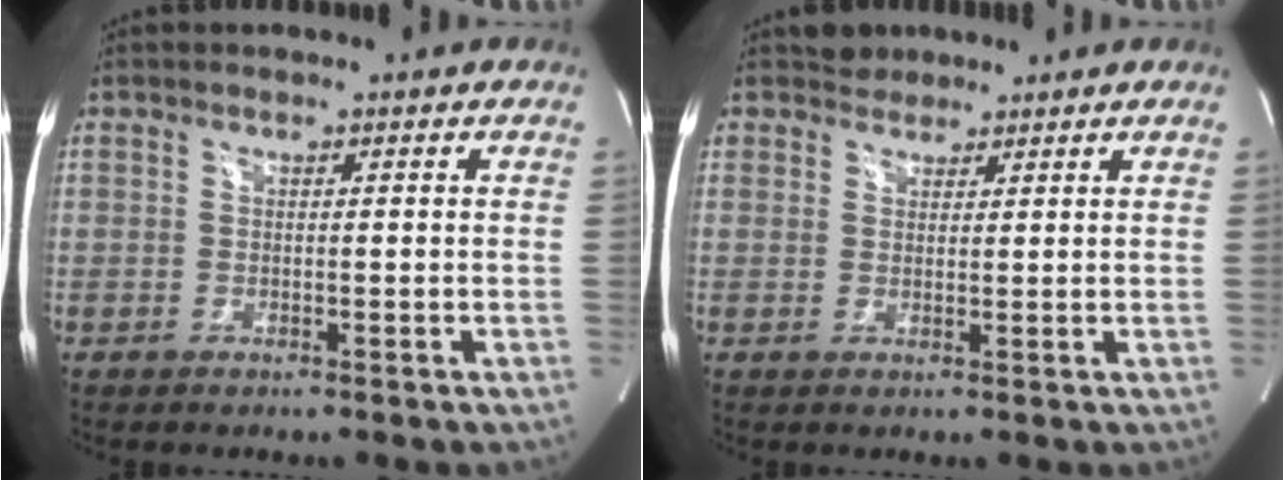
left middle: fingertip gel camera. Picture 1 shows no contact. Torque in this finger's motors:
{"motor_torque": [0.05, -0.03, -0.15, 0.00]}